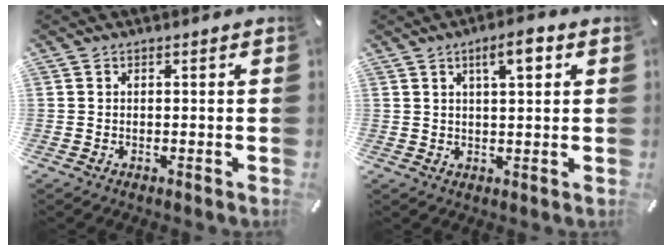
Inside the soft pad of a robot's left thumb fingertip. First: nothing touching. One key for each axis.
{"total": 5.9, "fx": 2.8, "fy": 1.8, "fz": 4.9, "tx": -0.077, "ty": -0.002, "tz": 0.041}